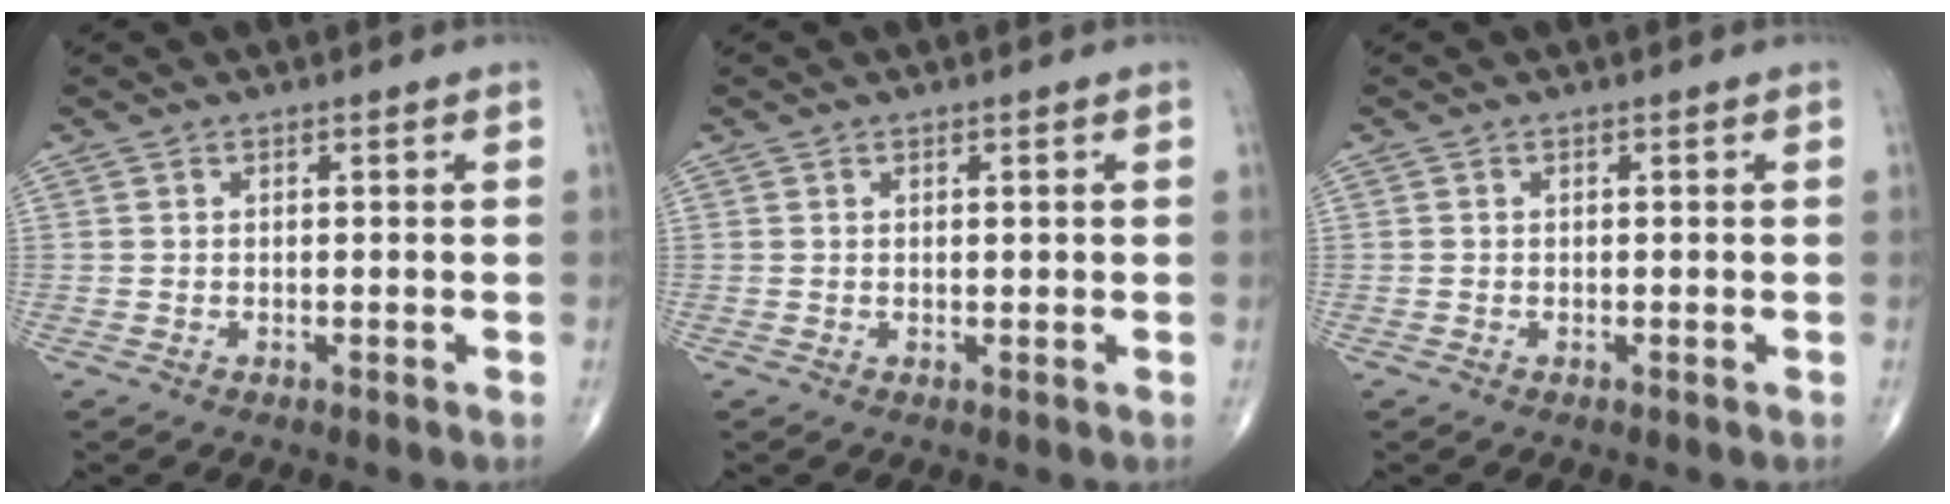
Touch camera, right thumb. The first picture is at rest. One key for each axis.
{"total": 0.6, "fx": 0.1, "fy": 0.2, "fz": 0.6, "tx": -0.007, "ty": -0.001, "tz": 0.003}
{"total": 0.0}